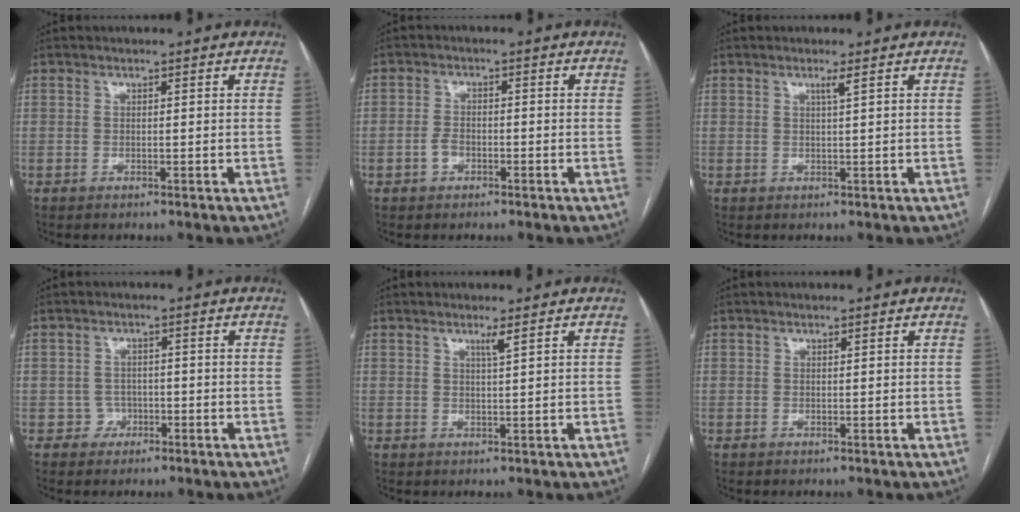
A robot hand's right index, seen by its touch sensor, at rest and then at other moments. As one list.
[{"total": 2.3, "force": [-1.1, 1.6, 1.3], "torque": [-0.023, 0.008, -0.018]}, {"total": 1.3, "force": [0.7, -0.4, 1.0], "torque": [-0.026, -0.006, 0.016]}, {"total": 2.5, "force": [-1.0, 2.3, -0.3], "torque": [0.020, 0.014, -0.020]}, {"total": 1.5, "force": [0.9, -0.4, 1.1], "torque": [-0.025, -0.007, 0.019]}, {"total": 0.0}]